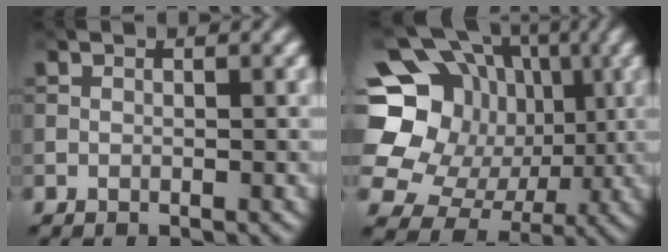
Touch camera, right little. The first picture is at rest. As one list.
[{"total": 18.4, "force": [1.5, 16.6, 7.9], "torque": [-0.192, 0.035, 0.015]}]